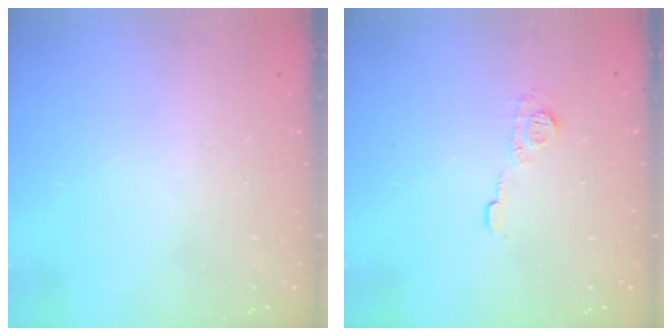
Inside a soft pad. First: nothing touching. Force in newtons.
{"total": 6.2, "press": 6.2, "slide": 0.2}